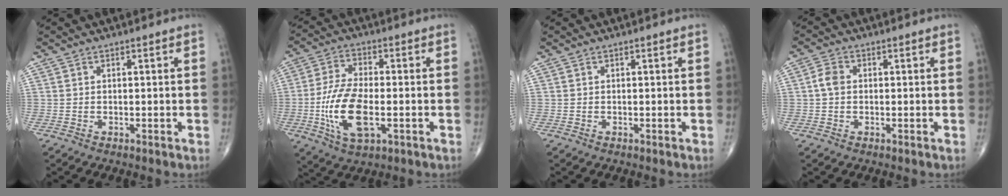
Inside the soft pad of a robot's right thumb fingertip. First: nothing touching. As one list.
[{"total": 12.9, "force": [-2.7, 5.8, 11.2], "torque": [-0.225, 0.004, -0.048]}, {"total": 0.0}, {"total": 3.0, "force": [0.0, 2.2, 2.0], "torque": [-0.039, 0.007, -0.005]}]